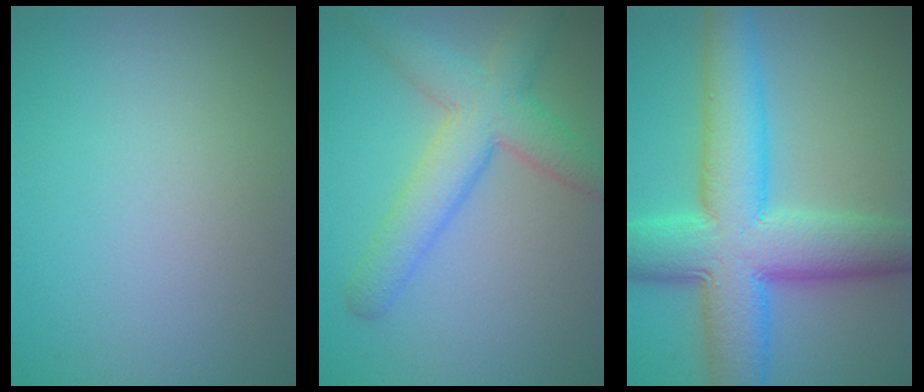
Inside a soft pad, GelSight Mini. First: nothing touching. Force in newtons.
{"total": 6.0, "press": 6.0, "slide": 0.2}
{"total": 10.9, "press": 10.9, "slide": 0.2}